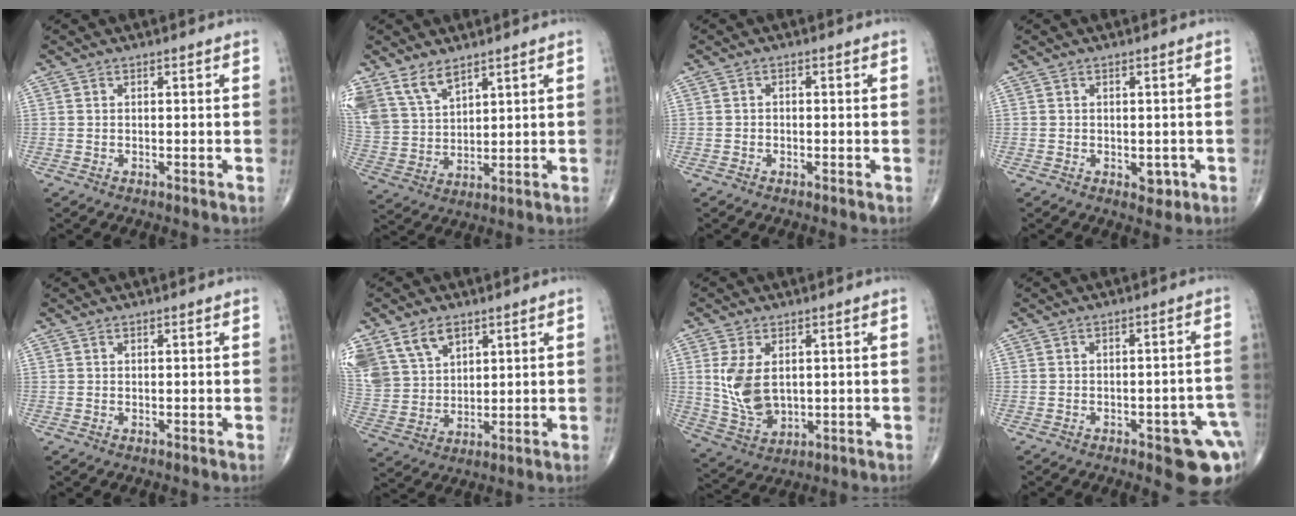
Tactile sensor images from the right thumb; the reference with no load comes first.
{"total": 9.6, "force": [6.8, 4.9, 4.8], "torque": [-0.086, -0.024, 0.153]}
{"total": 0.6, "force": [-0.3, 0.4, 0.3], "torque": [0.000, 0.002, -0.009]}
{"total": 2.4, "force": [-0.7, 1.6, 1.7], "torque": [-0.005, 0.000, -0.005]}
{"total": 0.0}
{"total": 12.8, "force": [7.1, 8.5, 6.3], "torque": [-0.121, -0.010, 0.151]}
{"total": 9.4, "force": [1.5, 5.9, 7.1], "torque": [-0.133, -0.014, 0.046]}
{"total": 10.9, "force": [-4.6, 3.7, 9.2], "torque": [-0.080, 0.029, -0.046]}